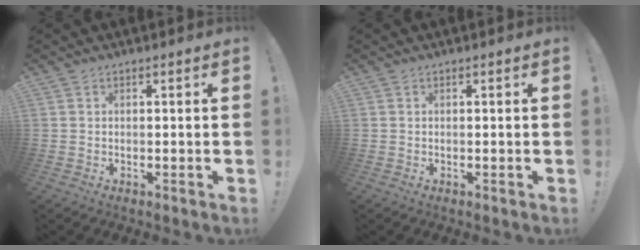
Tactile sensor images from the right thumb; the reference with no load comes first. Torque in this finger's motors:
{"motor_torque": [0.00, 0.00, 0.00, 0.00, 0.00]}